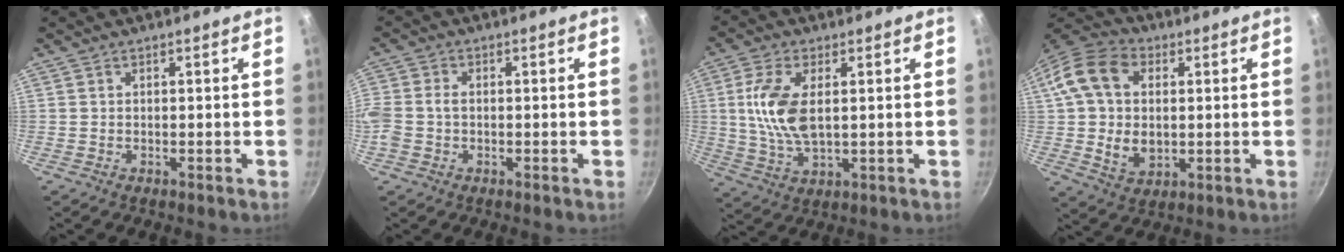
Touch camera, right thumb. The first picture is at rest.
{"total": 5.6, "force": [-0.6, 4.1, 3.8], "torque": [-0.097, 0.013, -0.013]}
{"total": 10.9, "force": [1.6, 5.4, 9.3], "torque": [-0.201, -0.008, 0.034]}
{"total": 17.6, "force": [2.5, 12.4, 12.2], "torque": [-0.226, 0.009, 0.045]}